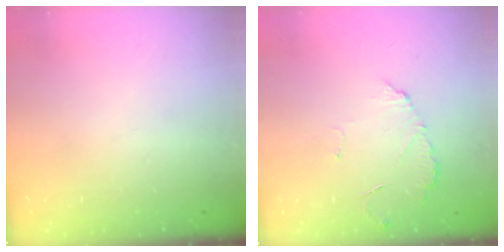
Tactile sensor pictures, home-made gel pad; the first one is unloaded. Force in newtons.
{"total": 5.4, "press": 5.4, "slide": 0.4}